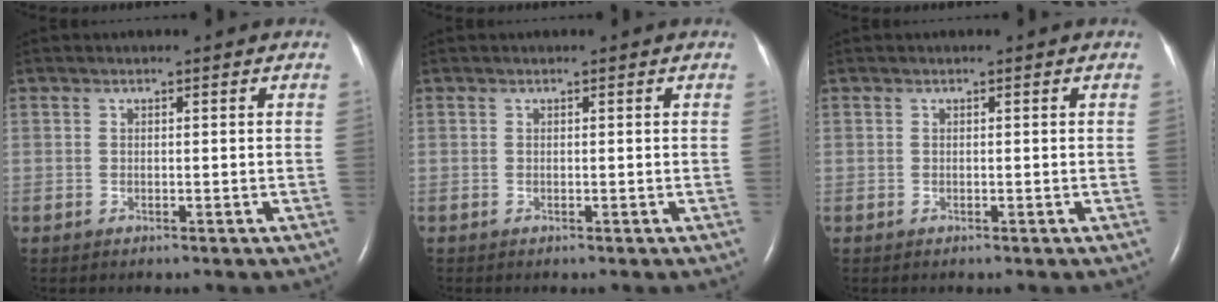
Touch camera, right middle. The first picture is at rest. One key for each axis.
{"total": 0.0}
{"total": 0.0}